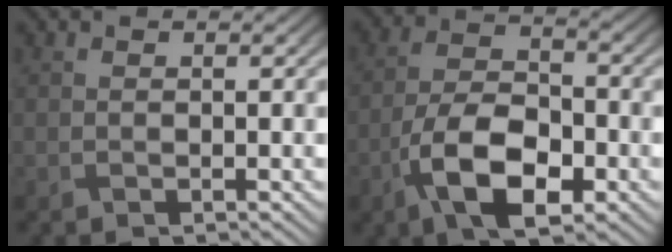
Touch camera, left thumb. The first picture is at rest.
{"total": 10.0, "force": [-4.5, 4.9, 7.5], "torque": [-0.151, 0.000, -0.094]}